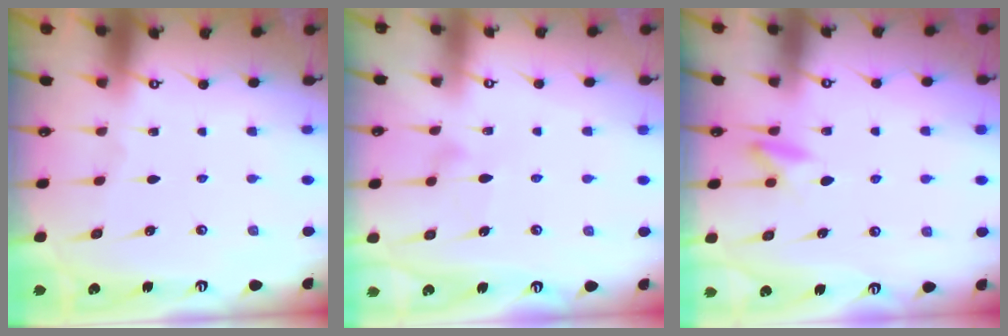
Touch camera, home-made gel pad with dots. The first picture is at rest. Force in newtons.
{"total": 7.5, "press": 7.5, "slide": 0.4}
{"total": 5.8, "press": 5.7, "slide": 1.3}